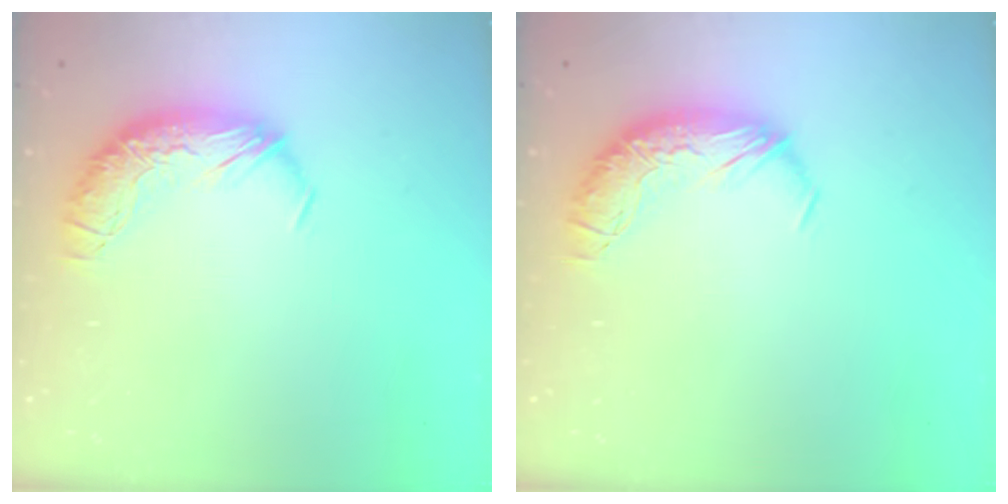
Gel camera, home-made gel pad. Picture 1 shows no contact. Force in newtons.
{"total": 0.0}